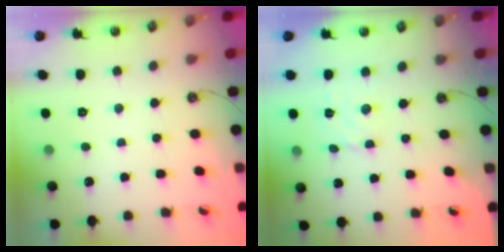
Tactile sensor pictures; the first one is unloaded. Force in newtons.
{"total": 2.8, "press": 2.8, "slide": 0.4}